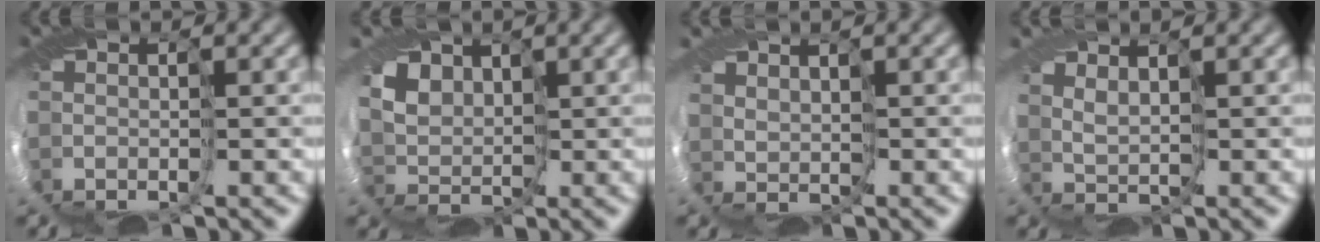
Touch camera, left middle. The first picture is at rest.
{"total": 4.2, "force": [2.8, 2.8, 1.4], "torque": [-0.043, 0.001, 0.047]}
{"total": 1.2, "force": [1.2, 0.2, -0.1], "torque": [-0.002, -0.002, 0.020]}
{"total": 1.3, "force": [1.2, -0.1, 0.3], "torque": [-0.013, -0.001, 0.021]}